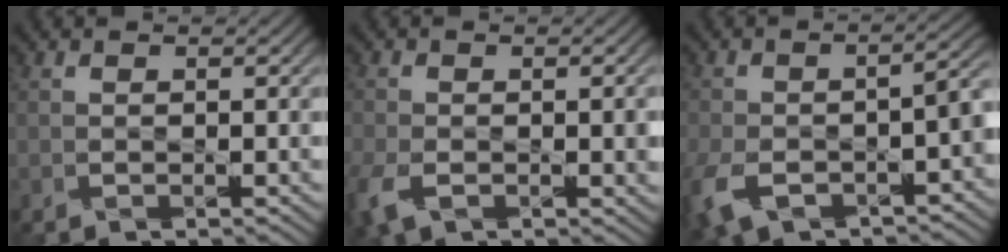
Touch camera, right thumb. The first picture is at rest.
{"total": 5.3, "force": [-2.1, 3.2, 3.7], "torque": [-0.091, -0.018, -0.039]}
{"total": 10.2, "force": [-5.5, 5.4, 6.6], "torque": [-0.132, -0.036, -0.090]}